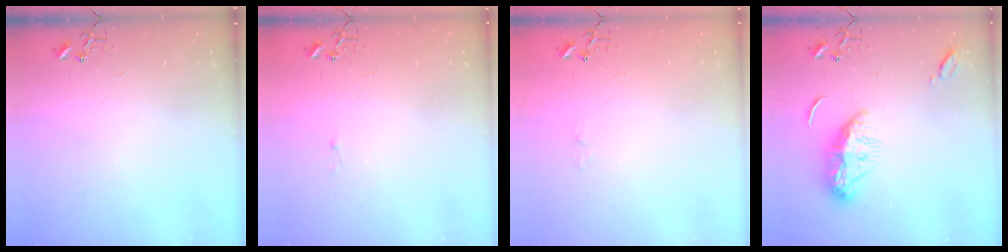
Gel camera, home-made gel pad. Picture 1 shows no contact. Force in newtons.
{"total": 1.8, "press": 1.8, "slide": 0.2}
{"total": 3.6, "press": 3.6, "slide": 0.4}
{"total": 11.1, "press": 11.0, "slide": 1.0}